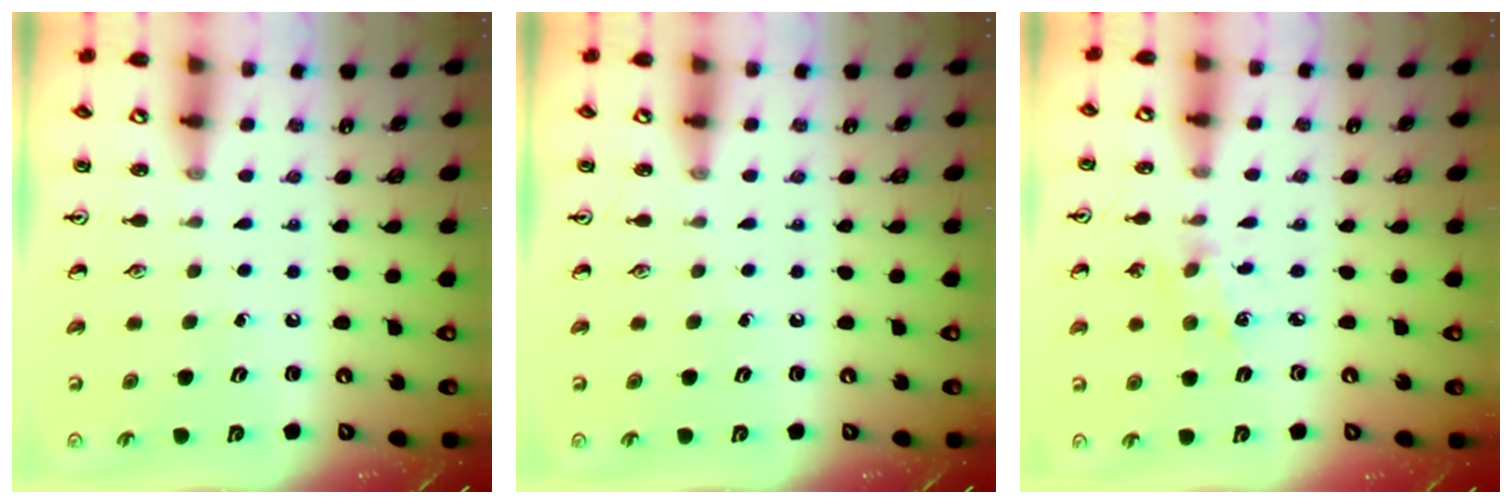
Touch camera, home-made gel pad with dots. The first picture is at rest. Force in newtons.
{"total": 0.0}
{"total": 2.4, "press": 2.4, "slide": 0.6}